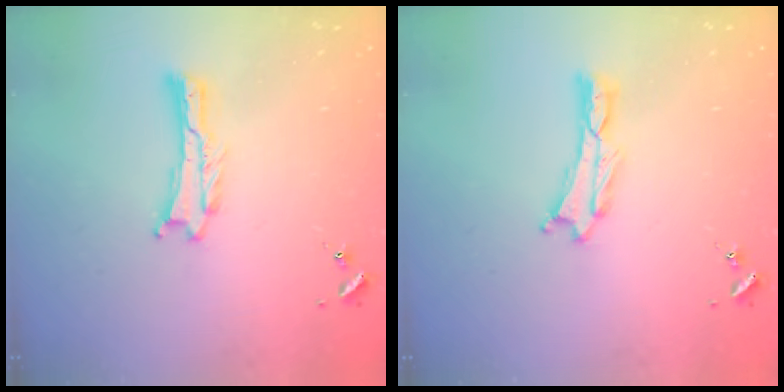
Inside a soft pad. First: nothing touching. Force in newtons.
{"total": 0.0}